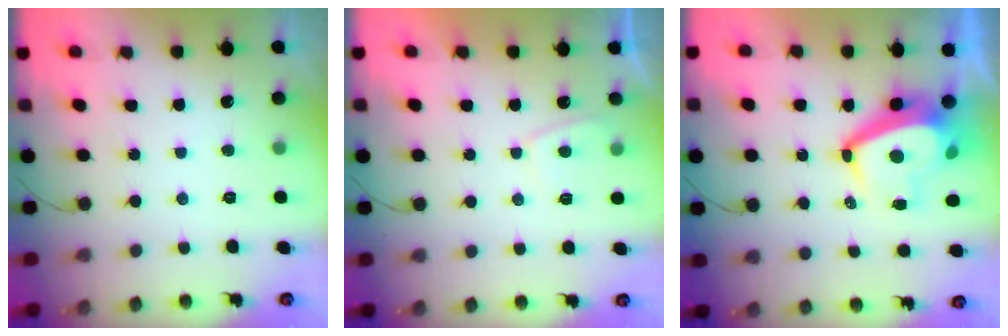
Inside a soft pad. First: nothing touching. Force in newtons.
{"total": 2.7, "press": 2.6, "slide": 0.8}
{"total": 11.5, "press": 11.4, "slide": 1.6}